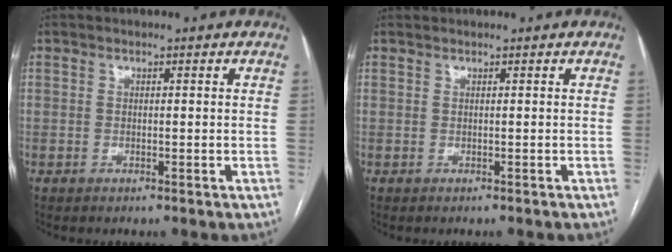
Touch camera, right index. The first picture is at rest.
{"total": 0.0}